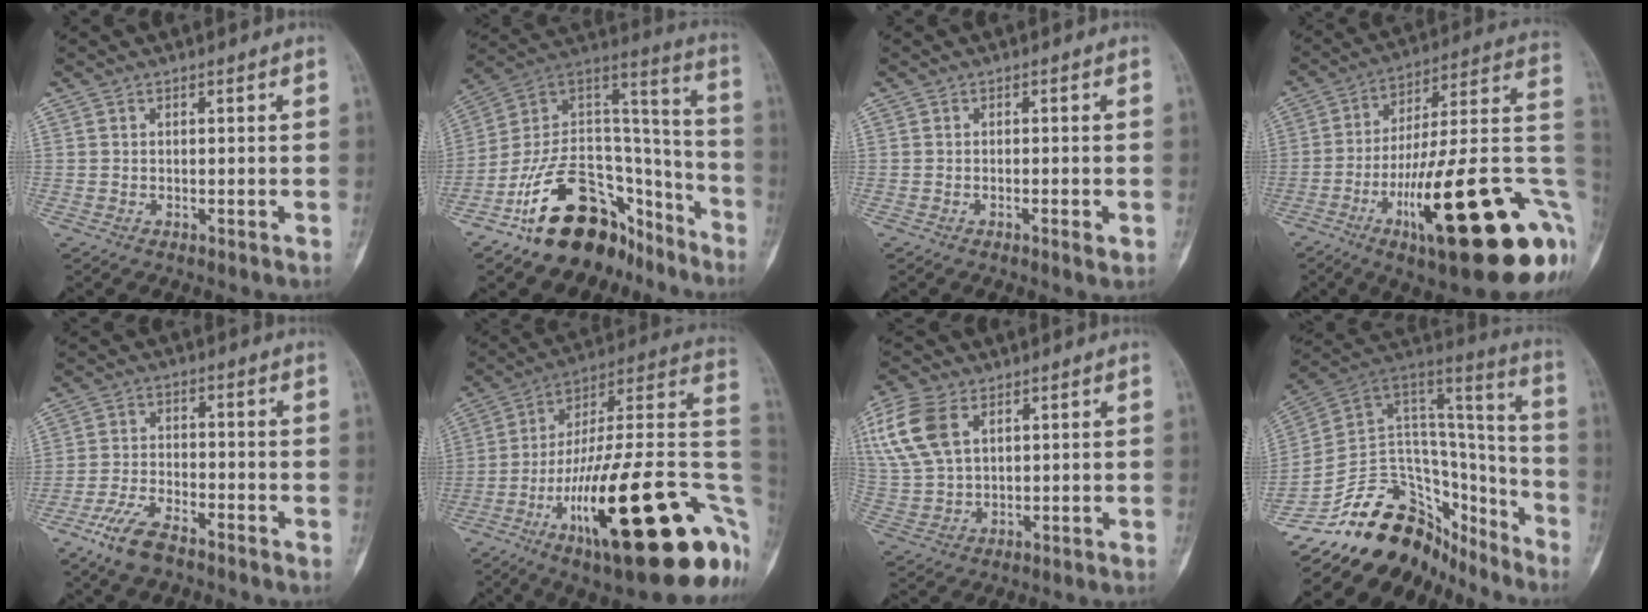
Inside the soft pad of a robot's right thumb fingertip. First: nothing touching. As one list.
[{"total": 25.3, "force": [-16.5, 14.0, 13.2], "torque": [-0.188, 0.127, -0.278]}, {"total": 1.6, "force": [-0.6, 0.4, 1.4], "torque": [-0.024, -0.003, -0.011]}, {"total": 32.3, "force": [-10.0, 8.1, 29.6], "torque": [-0.359, 0.036, -0.148]}, {"total": 7.6, "force": [-5.3, 2.8, 4.7], "torque": [-0.104, 0.015, -0.105]}, {"total": 35.0, "force": [-10.6, 9.5, 32.0], "torque": [-0.391, 0.043, -0.167]}, {"total": 12.9, "force": [5.2, 7.8, 8.8], "torque": [-0.195, -0.002, 0.109]}, {"total": 28.3, "force": [-19.4, 16.3, 12.7], "torque": [-0.188, 0.104, -0.298]}]